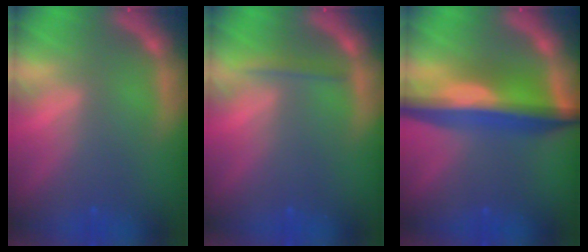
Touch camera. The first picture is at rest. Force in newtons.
{"total": 1.4}
{"total": 9.1}